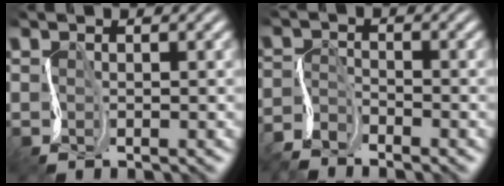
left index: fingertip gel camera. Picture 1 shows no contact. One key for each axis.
{"total": 3.5, "fx": -3.3, "fy": 0.8, "fz": 0.7, "tx": -0.018, "ty": 0.000, "tz": -0.076}